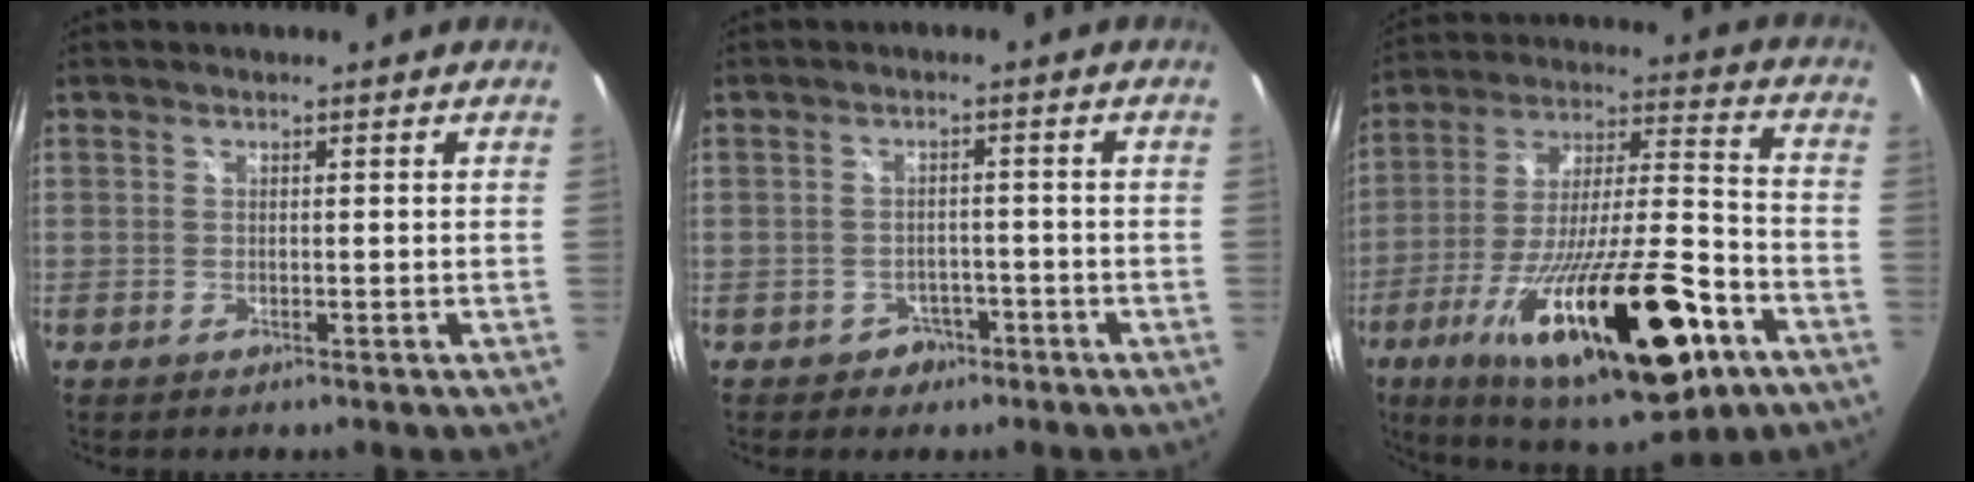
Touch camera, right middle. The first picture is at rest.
{"total": 3.6, "force": [-2.1, 2.9, 0.3], "torque": [-0.014, 0.009, -0.027]}
{"total": 30.4, "force": [-15.0, 8.4, 25.1], "torque": [-0.436, -0.053, -0.237]}